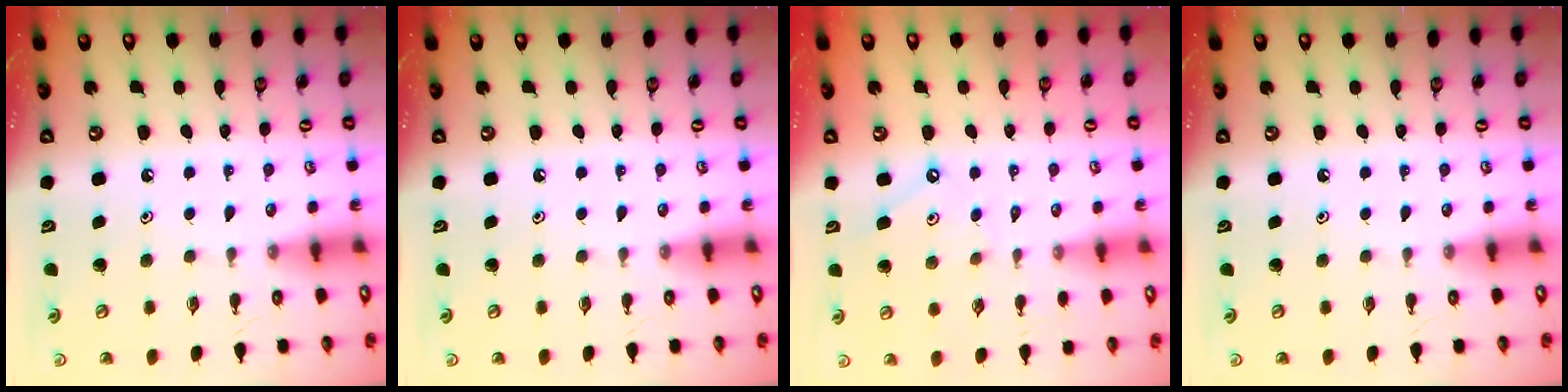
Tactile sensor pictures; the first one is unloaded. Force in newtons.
{"total": 0.0}
{"total": 3.9, "press": 3.9, "slide": 0.4}
{"total": 0.0}